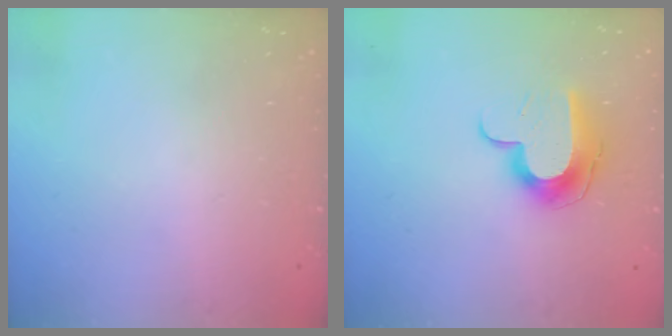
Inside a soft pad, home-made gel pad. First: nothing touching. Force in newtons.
{"total": 10.0, "press": 9.9, "slide": 1.1}